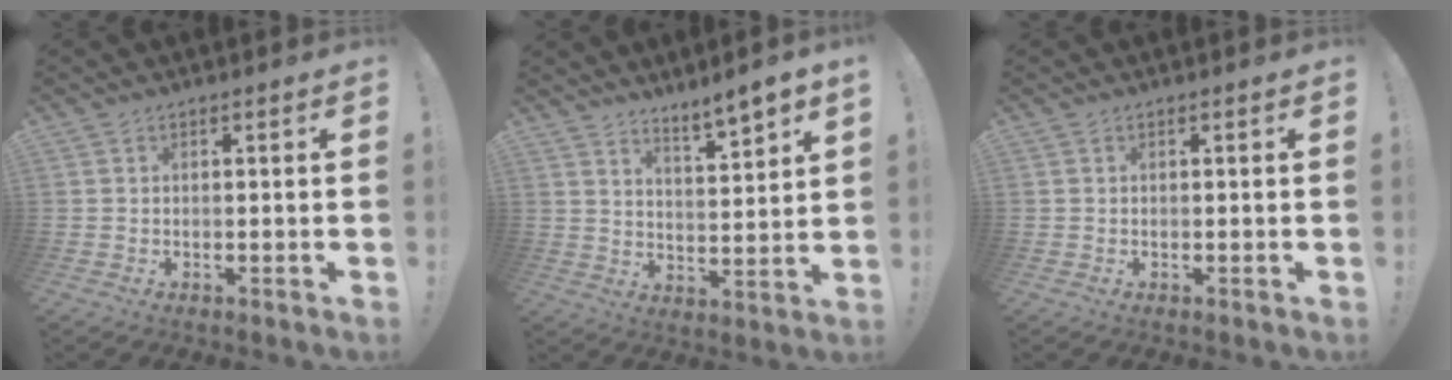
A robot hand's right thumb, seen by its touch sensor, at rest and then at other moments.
{"total": 6.6, "force": [5.8, -0.1, 3.2], "torque": [-0.047, -0.050, 0.097]}
{"total": 0.0}